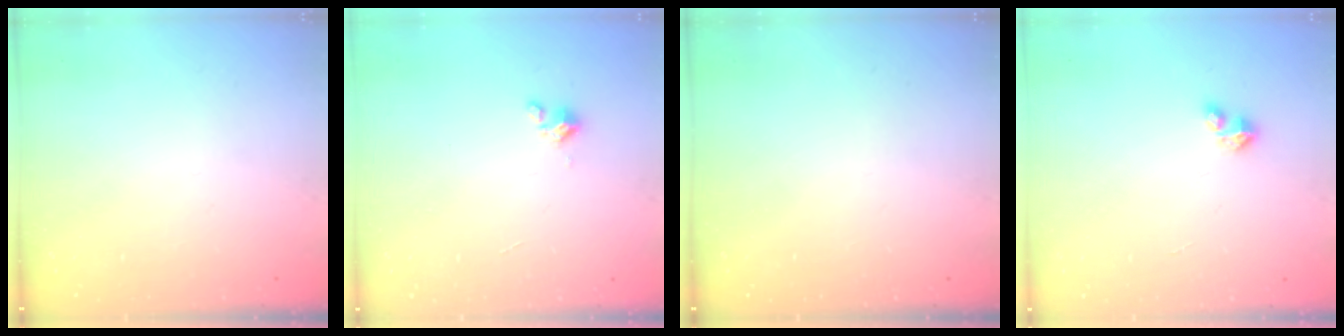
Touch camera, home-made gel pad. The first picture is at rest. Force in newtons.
{"total": 0.9, "press": 0.9, "slide": 0.2}
{"total": 0.0}
{"total": 2.1, "press": 2.1, "slide": 0.2}